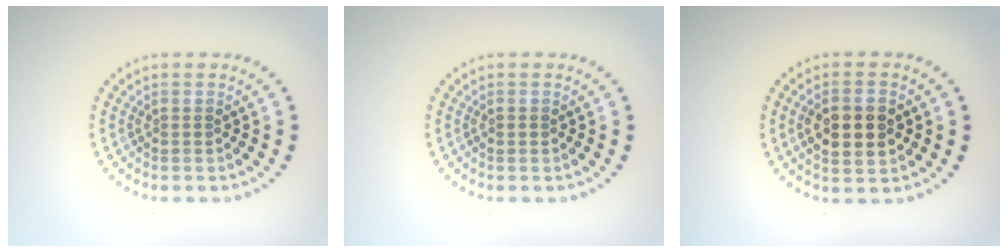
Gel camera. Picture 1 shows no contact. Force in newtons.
{"total": 0.7, "press": 0.7, "slide": 0.1}
{"total": 4.6, "press": 4.6, "slide": 0.3}